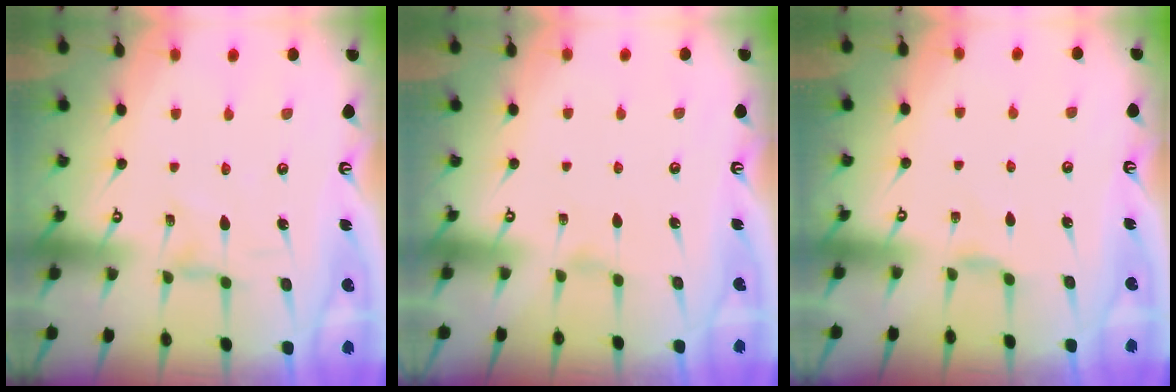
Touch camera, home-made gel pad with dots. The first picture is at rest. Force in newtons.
{"total": 1.8, "press": 1.8, "slide": 0.3}
{"total": 2.8, "press": 2.8, "slide": 0.6}